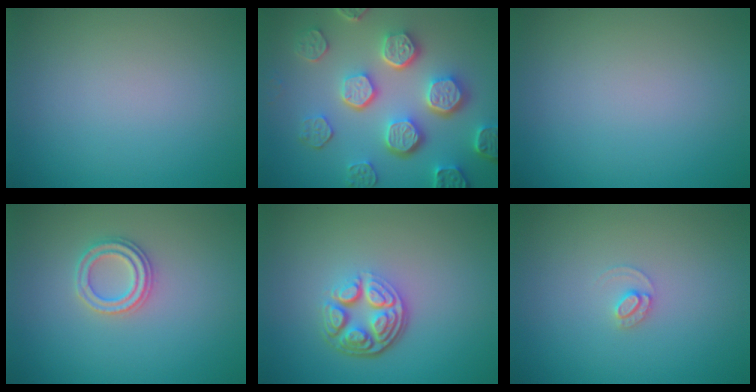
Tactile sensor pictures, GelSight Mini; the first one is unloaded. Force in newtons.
{"total": 7.6, "press": 5.9, "slide": 4.8}
{"total": 0.0}
{"total": 2.3, "press": 2.3, "slide": 0.4}
{"total": 4.9, "press": 3.5, "slide": 3.4}
{"total": 1.2, "press": 1.2, "slide": 0.0}